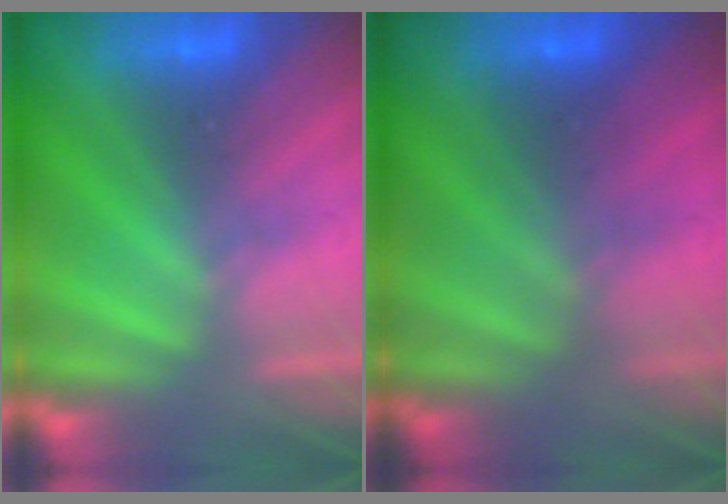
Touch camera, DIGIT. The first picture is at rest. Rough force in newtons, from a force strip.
{"total": 2.0}